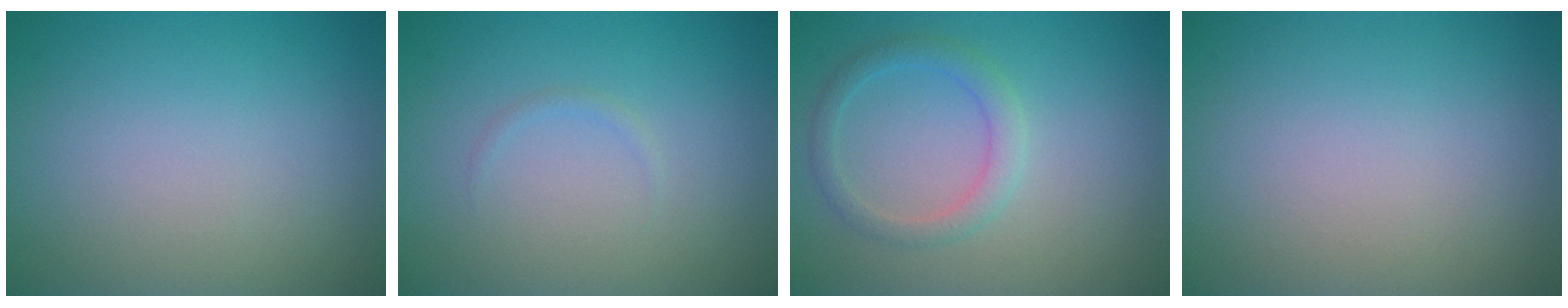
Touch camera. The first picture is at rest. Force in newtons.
{"total": 0.5, "press": 0.5, "slide": 0.0}
{"total": 2.2, "press": 2.2, "slide": 0.1}
{"total": 0.0}